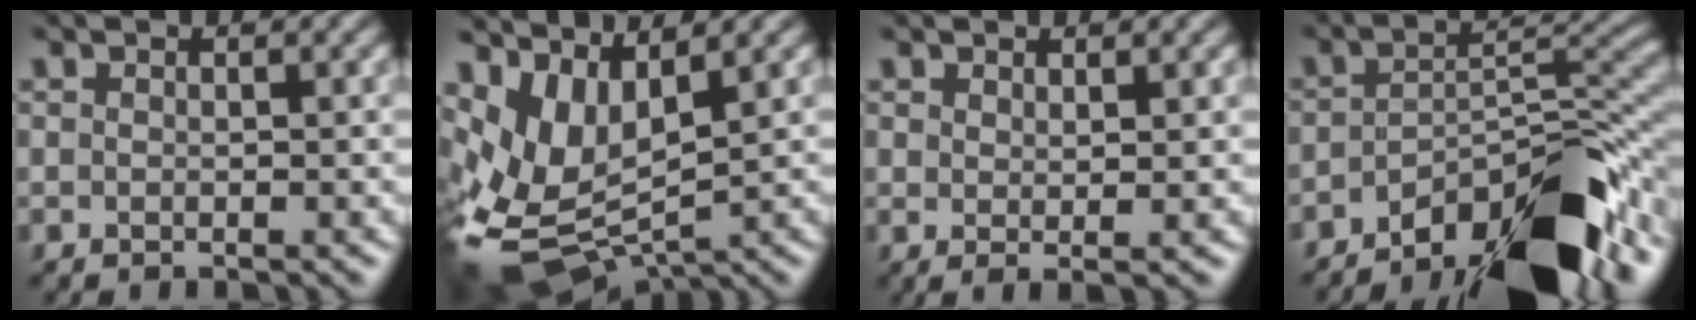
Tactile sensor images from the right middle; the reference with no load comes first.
{"total": 7.4, "force": [0.9, 4.6, 5.8], "torque": [-0.132, -0.016, 0.040]}
{"total": 1.1, "force": [0.7, 0.0, 0.8], "torque": [-0.015, 0.004, 0.019]}
{"total": 10.8, "force": [-7.6, 2.8, 7.0], "torque": [-0.102, 0.014, -0.129]}